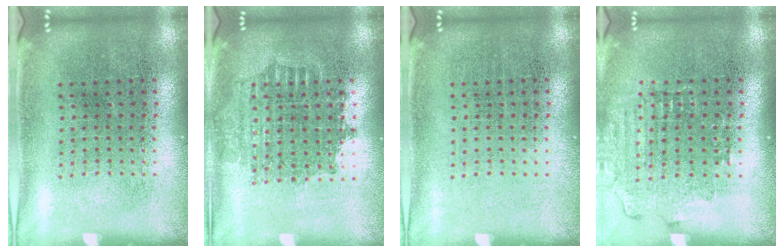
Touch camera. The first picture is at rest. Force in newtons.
{"total": 1.5, "press": 1.3, "slide": 0.8}
{"total": 0.0}
{"total": 1.5, "press": 1.3, "slide": 0.7}